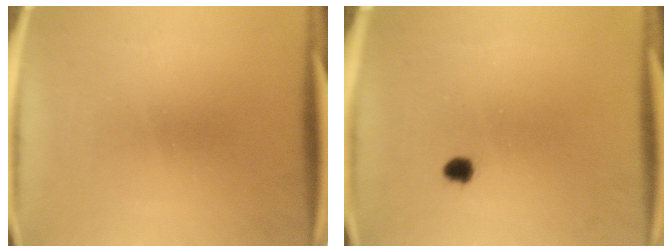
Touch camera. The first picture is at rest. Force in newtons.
{"total": 1.7}